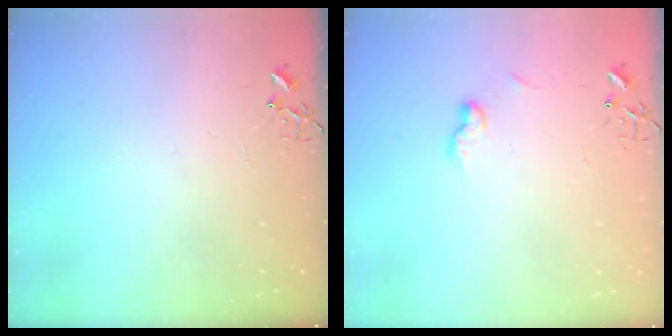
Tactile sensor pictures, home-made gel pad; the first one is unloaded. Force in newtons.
{"total": 6.7, "press": 6.7, "slide": 0.4}